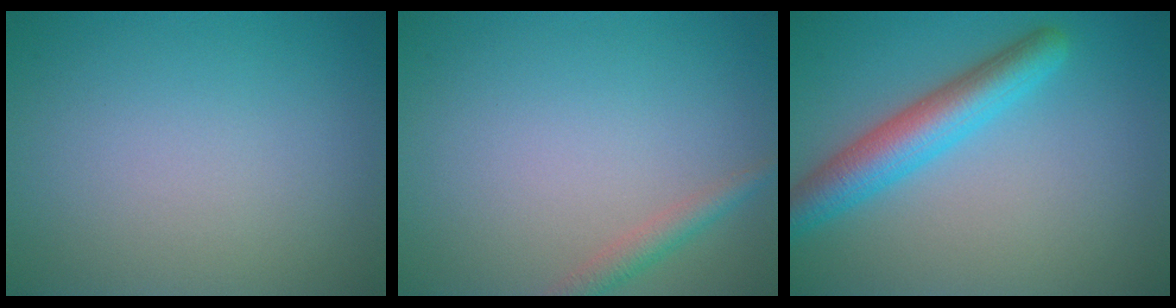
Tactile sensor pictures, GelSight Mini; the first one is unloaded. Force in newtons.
{"total": 1.8, "press": 1.8, "slide": 0.1}
{"total": 5.0, "press": 5.0, "slide": 0.2}